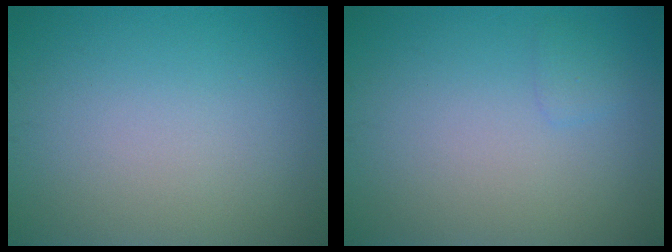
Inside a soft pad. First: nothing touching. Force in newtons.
{"total": 0.9, "press": 0.8, "slide": 0.1}